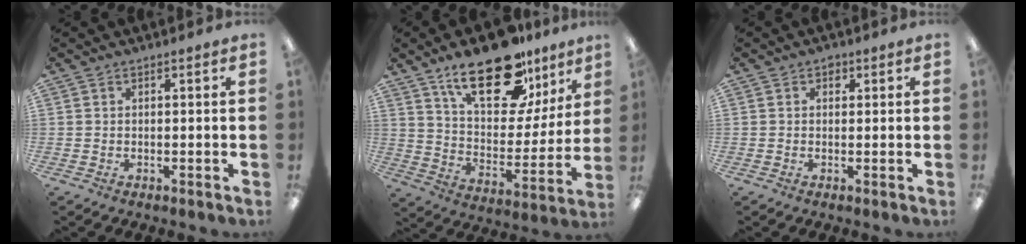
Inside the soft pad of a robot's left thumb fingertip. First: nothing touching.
{"total": 23.8, "force": [15.8, 10.5, 14.4], "torque": [-0.226, -0.091, 0.271]}
{"total": 1.6, "force": [0.8, 1.2, 0.8], "torque": [0.000, -0.003, 0.010]}